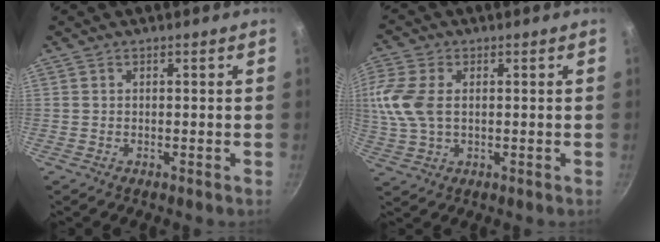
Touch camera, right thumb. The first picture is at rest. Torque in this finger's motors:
{"motor_torque": [0.08, 0.09, 0.35, 0.15, 0.10]}